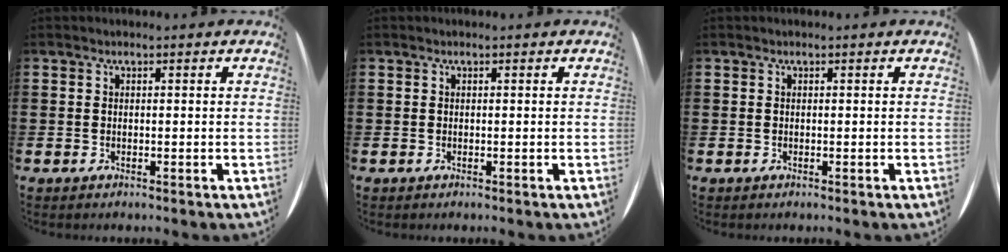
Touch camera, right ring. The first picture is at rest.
{"total": 0.0}
{"total": 0.0}